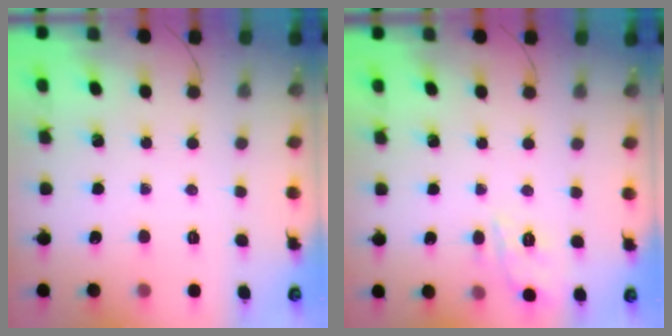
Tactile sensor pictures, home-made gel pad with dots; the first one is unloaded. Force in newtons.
{"total": 10.5, "press": 10.5, "slide": 1.2}